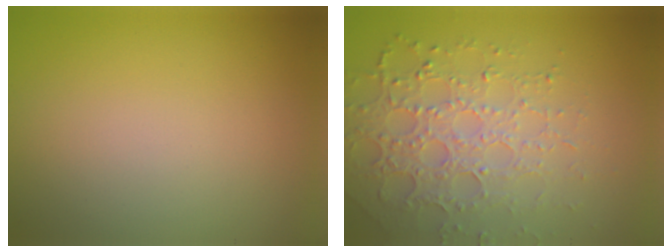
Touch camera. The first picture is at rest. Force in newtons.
{"total": 4.9, "press": 4.2, "slide": 2.4}